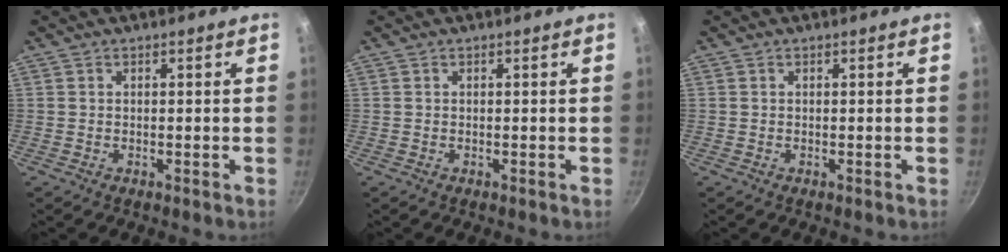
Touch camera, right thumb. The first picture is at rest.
{"total": 0.0}
{"total": 0.0}